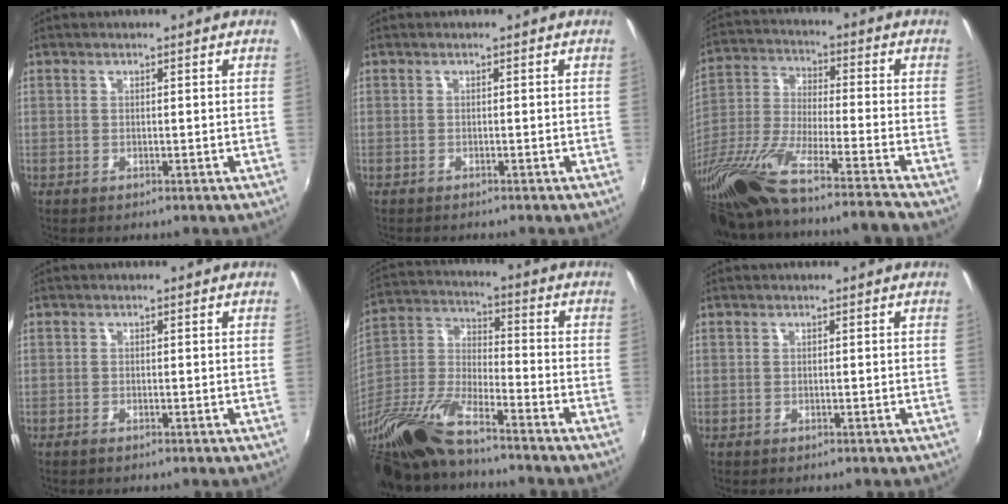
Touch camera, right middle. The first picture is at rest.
{"total": 0.7, "force": [-0.7, -0.1, 0.1], "torque": [-0.001, -0.004, -0.011]}
{"total": 22.9, "force": [-18.2, -0.3, 13.8], "torque": [-0.244, -0.075, -0.328]}
{"total": 0.7, "force": [-0.6, 0.0, 0.3], "torque": [-0.005, -0.003, -0.014]}
{"total": 17.1, "force": [-13.0, 3.3, 10.6], "torque": [-0.230, -0.031, -0.263]}
{"total": 0.0}